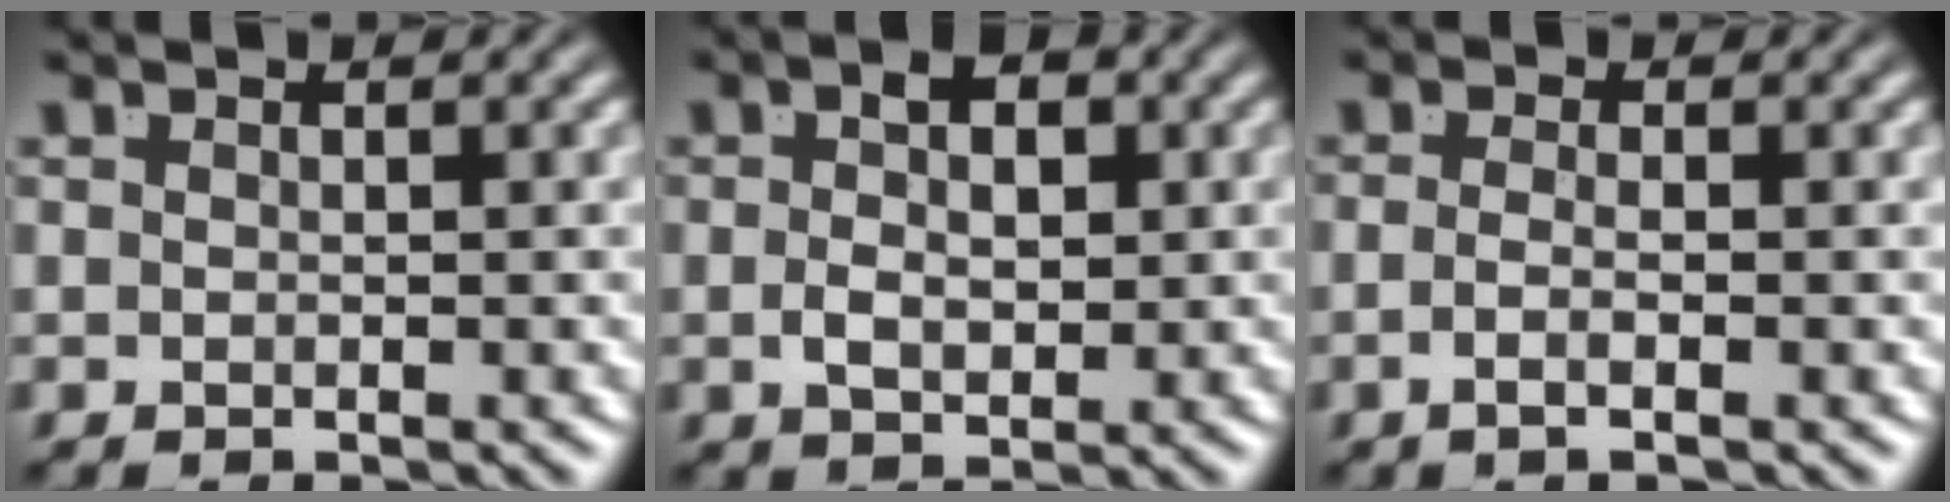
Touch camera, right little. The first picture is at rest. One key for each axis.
{"total": 3.1, "fx": 0.2, "fy": 1.4, "fz": 2.8, "tx": -0.035, "ty": -0.010, "tz": 0.008}
{"total": 2.1, "fx": -1.2, "fy": -0.6, "fz": 1.6, "tx": -0.036, "ty": -0.012, "tz": -0.015}